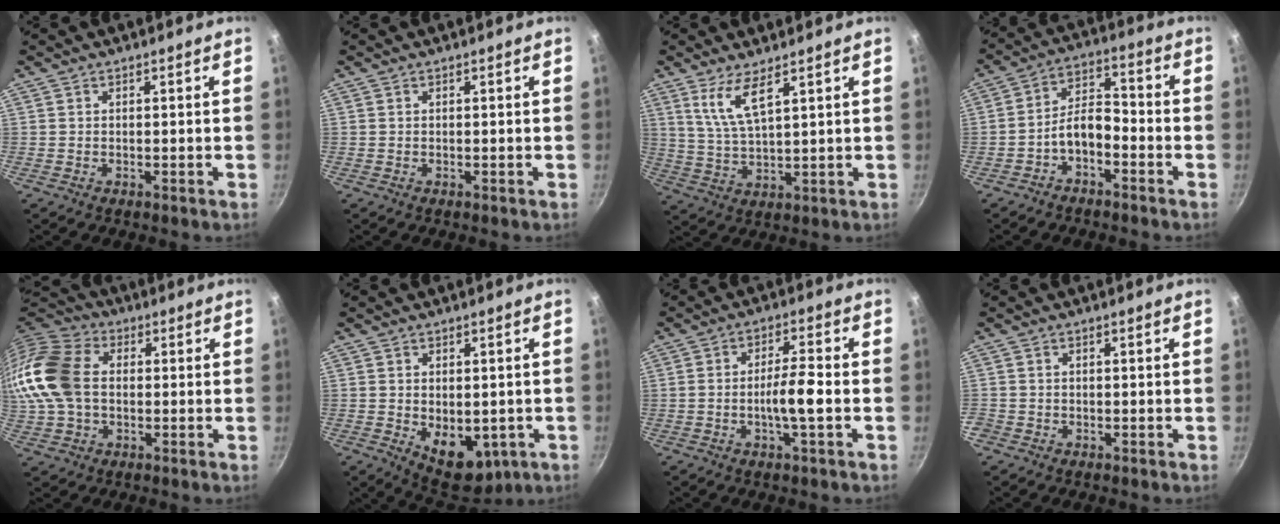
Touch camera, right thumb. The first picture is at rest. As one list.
[{"total": 0.0}, {"total": 7.0, "force": [4.1, 1.7, 5.4], "torque": [-0.104, -0.034, 0.091]}, {"total": 6.7, "force": [-3.5, 3.5, 4.5], "torque": [-0.070, 0.054, -0.066]}, {"total": 17.1, "force": [0.6, 12.2, 11.9], "torque": [-0.244, 0.027, 0.001]}, {"total": 10.1, "force": [-2.1, 6.4, 7.6], "torque": [-0.079, -0.011, -0.010]}, {"total": 6.3, "force": [-1.6, 1.0, 6.0], "torque": [-0.107, 0.020, -0.029]}, {"total": 1.1, "force": [-0.5, 0.9, 0.1], "torque": [-0.004, 0.003, -0.009]}]